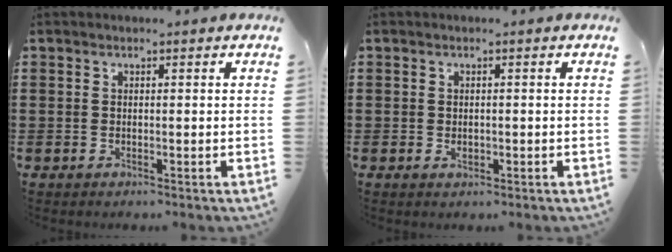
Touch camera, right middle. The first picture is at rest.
{"total": 1.0, "force": [-0.2, 0.6, 0.8], "torque": [-0.015, 0.001, -0.005]}